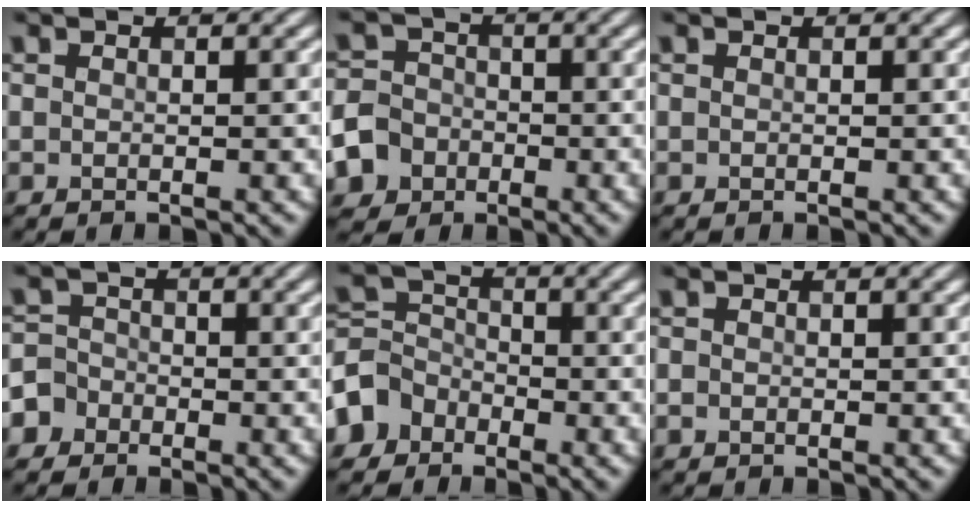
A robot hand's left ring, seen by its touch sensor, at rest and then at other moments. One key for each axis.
{"total": 6.3, "fx": -3.1, "fy": 5.3, "fz": 1.4, "tx": -0.014, "ty": -0.013, "tz": -0.076}
{"total": 0.0}
{"total": 3.5, "fx": -1.9, "fy": 2.9, "fz": 0.4, "tx": 0.015, "ty": 0.001, "tz": -0.045}
{"total": 4.1, "fx": -2.4, "fy": 3.2, "fz": 0.7, "tx": -0.010, "ty": 0.012, "tz": -0.061}
{"total": 0.6, "fx": -0.2, "fy": 0.5, "fz": 0.2, "tx": -0.001, "ty": -0.004, "tz": -0.005}